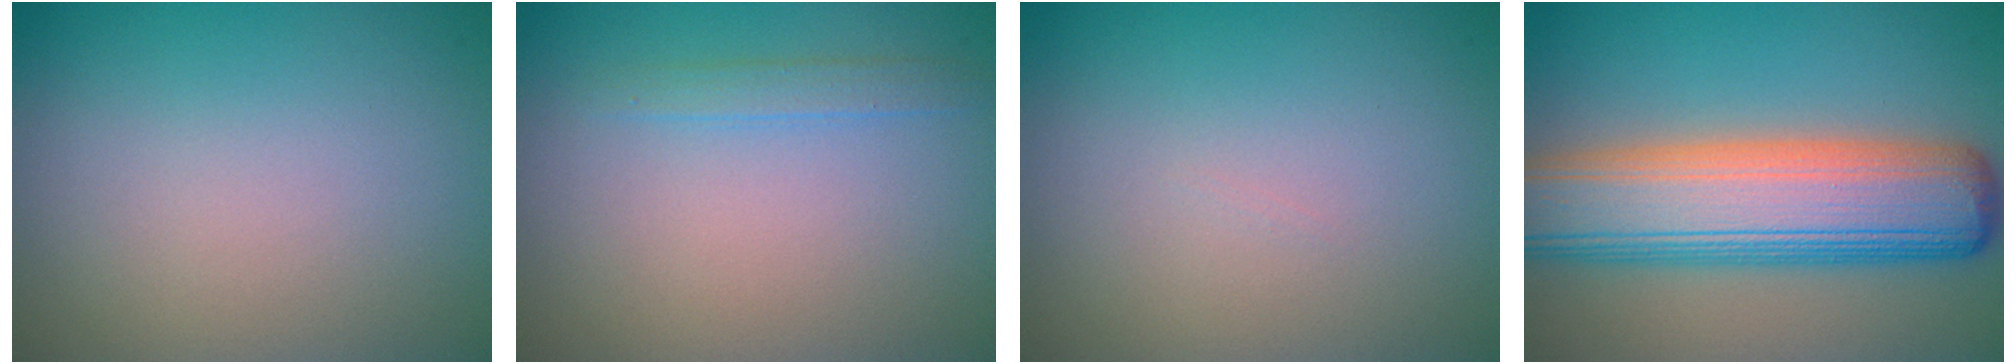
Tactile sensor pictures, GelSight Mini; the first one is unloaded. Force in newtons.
{"total": 1.1, "press": 1.1, "slide": 0.0}
{"total": 0.0}
{"total": 10.5, "press": 10.5, "slide": 0.5}